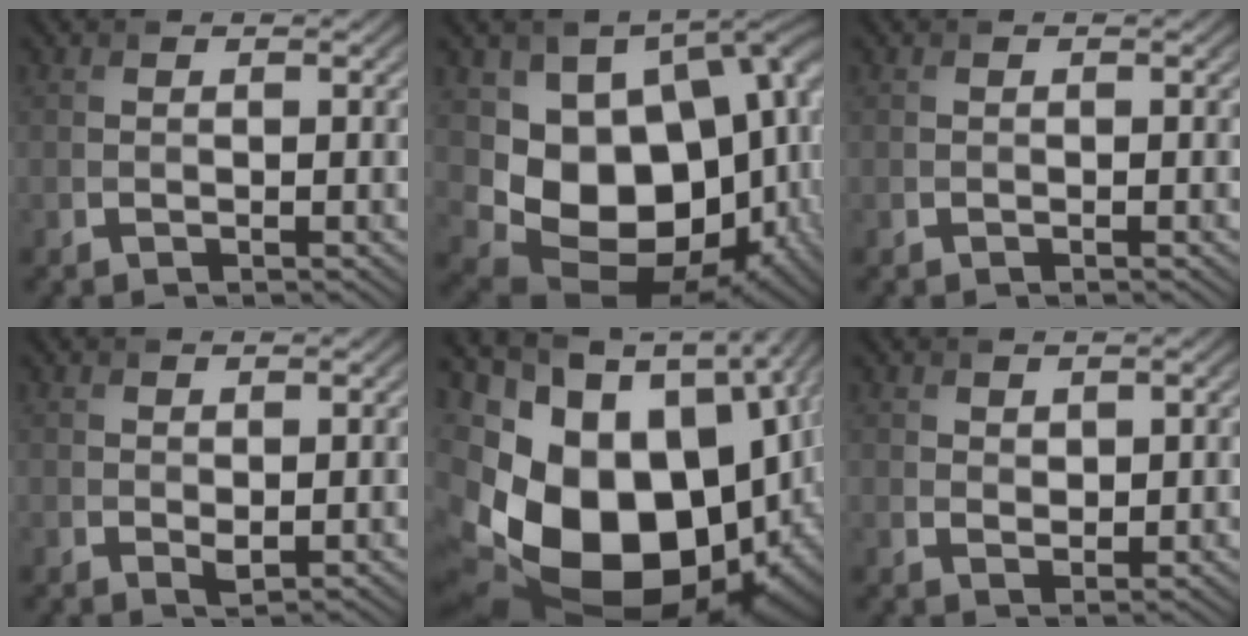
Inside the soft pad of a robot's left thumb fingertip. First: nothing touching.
{"total": 16.7, "force": [-0.3, 12.3, 11.3], "torque": [-0.188, -0.050, 0.021]}
{"total": 0.0}
{"total": 1.0, "force": [0.2, 0.6, 0.8], "torque": [-0.016, -0.004, 0.005]}
{"total": 23.3, "force": [-4.1, 16.5, 16.0], "torque": [-0.324, -0.071, -0.050]}
{"total": 1.5, "force": [1.1, 0.8, 0.7], "torque": [-0.015, -0.004, 0.024]}